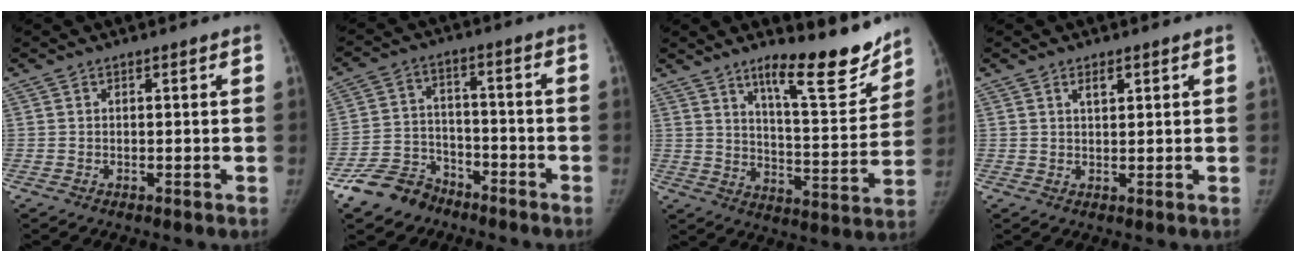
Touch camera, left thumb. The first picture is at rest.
{"total": 9.5, "force": [-7.2, 6.0, 2.0], "torque": [-0.019, 0.050, -0.135]}
{"total": 16.2, "force": [12.1, 3.8, 10.0], "torque": [-0.104, -0.090, 0.190]}
{"total": 2.2, "force": [1.3, 0.9, 1.6], "torque": [-0.024, -0.006, 0.022]}